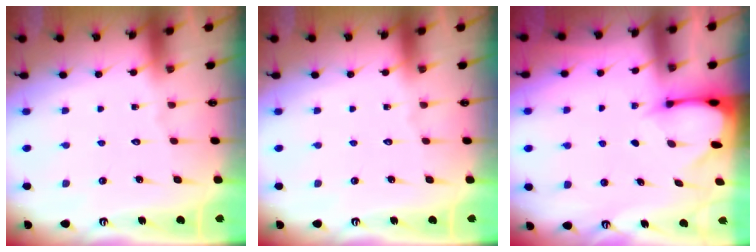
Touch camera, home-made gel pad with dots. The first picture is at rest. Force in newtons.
{"total": 0.0}
{"total": 2.5, "press": 2.5, "slide": 0.5}